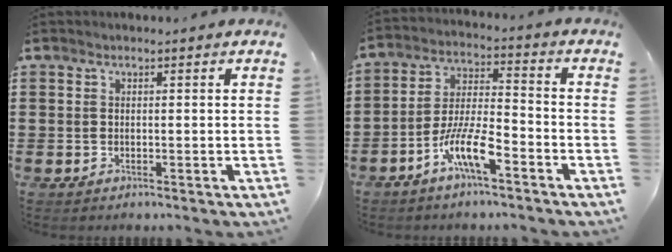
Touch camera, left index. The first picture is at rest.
{"total": 9.0, "force": [-5.6, 2.0, 6.8], "torque": [-0.148, 0.001, -0.109]}